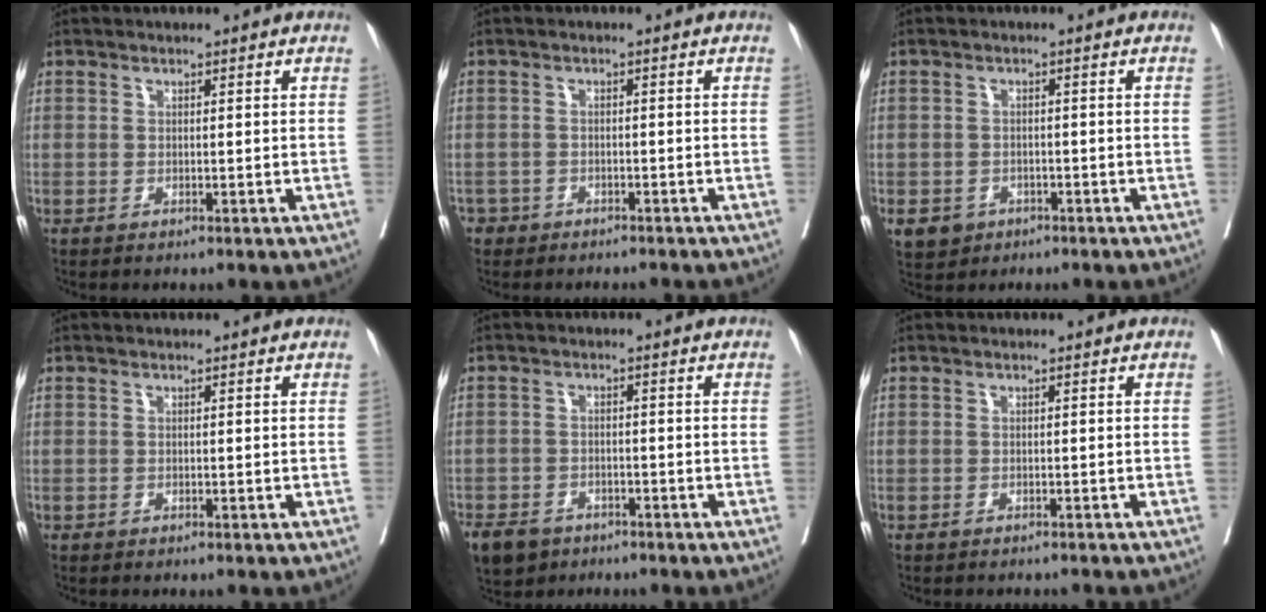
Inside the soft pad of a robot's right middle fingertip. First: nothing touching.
{"total": 3.5, "force": [-2.9, 2.0, 0.0], "torque": [-0.004, 0.007, -0.041]}
{"total": 5.0, "force": [-2.6, 4.1, 1.1], "torque": [-0.016, 0.006, -0.033]}
{"total": 0.0}
{"total": 6.6, "force": [-4.6, 4.2, 2.2], "torque": [-0.042, 0.001, -0.073]}
{"total": 2.6, "force": [-2.4, 0.8, 0.5], "torque": [-0.009, -0.002, -0.029]}